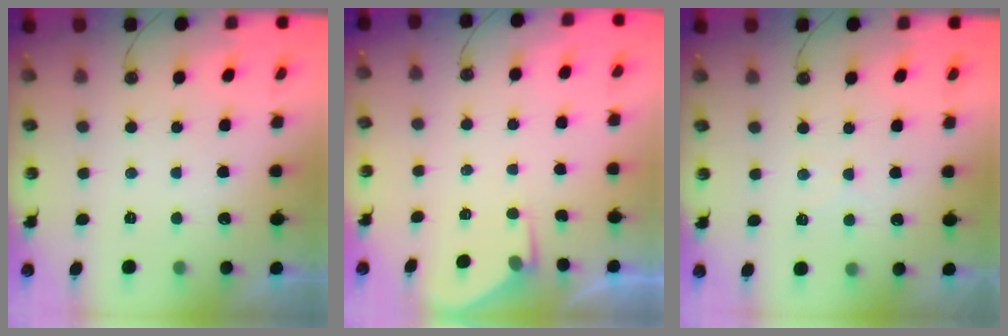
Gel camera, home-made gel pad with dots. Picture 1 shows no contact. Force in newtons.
{"total": 2.9, "press": 2.9, "slide": 0.5}
{"total": 3.6, "press": 3.5, "slide": 0.5}